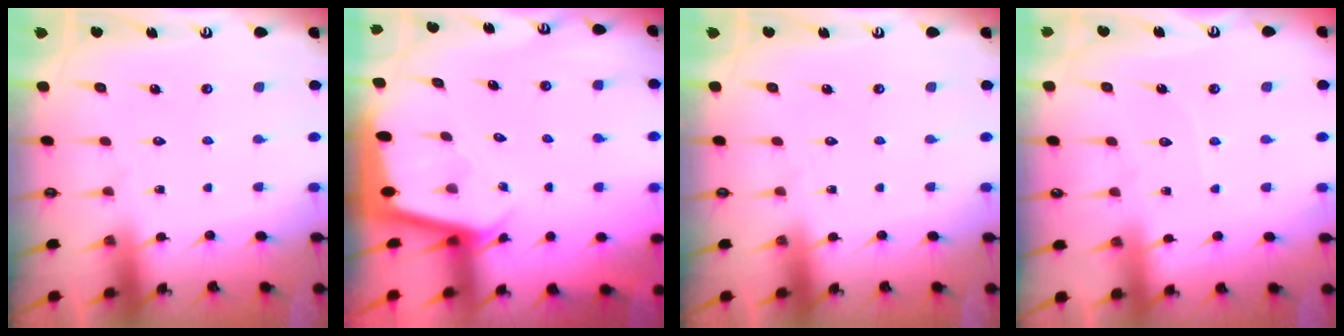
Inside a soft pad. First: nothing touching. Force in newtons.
{"total": 2.2, "press": 2.2, "slide": 0.1}
{"total": 0.0}
{"total": 2.7, "press": 2.6, "slide": 0.4}